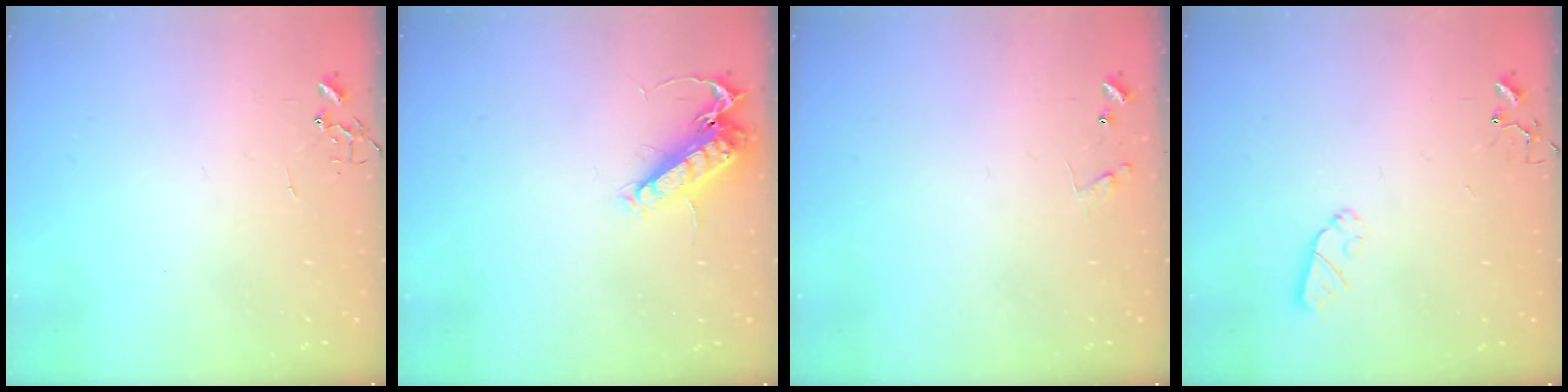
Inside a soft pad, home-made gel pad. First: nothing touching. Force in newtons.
{"total": 13.8, "press": 13.8, "slide": 1.2}
{"total": 7.7, "press": 7.7, "slide": 0.3}
{"total": 6.2, "press": 6.2, "slide": 0.3}